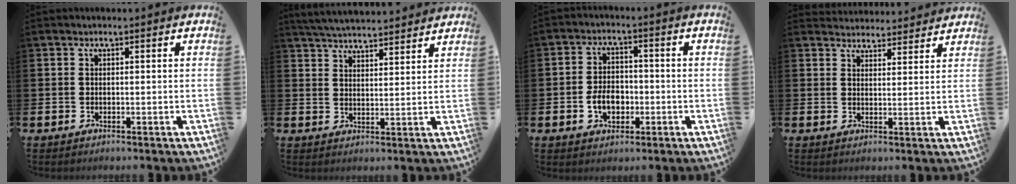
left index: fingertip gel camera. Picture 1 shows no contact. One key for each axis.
{"total": 5.0, "fx": 5.0, "fy": 0.2, "fz": 0.4, "tx": -0.019, "ty": -0.030, "tz": 0.088}
{"total": 4.5, "fx": -1.2, "fy": 3.2, "fz": 3.0, "tx": -0.045, "ty": 0.003, "tz": -0.027}
{"total": 3.7, "fx": 3.6, "fy": 0.8, "fz": -0.2, "tx": -0.003, "ty": -0.019, "tz": 0.067}